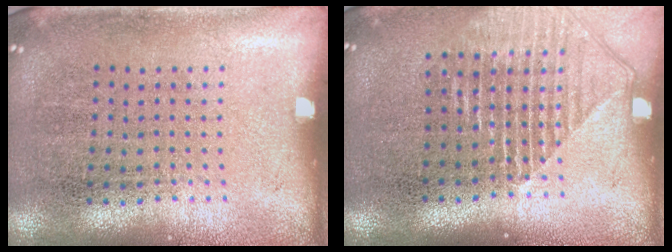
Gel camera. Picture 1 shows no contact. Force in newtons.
{"total": 1.6, "press": 1.4, "slide": 0.7}